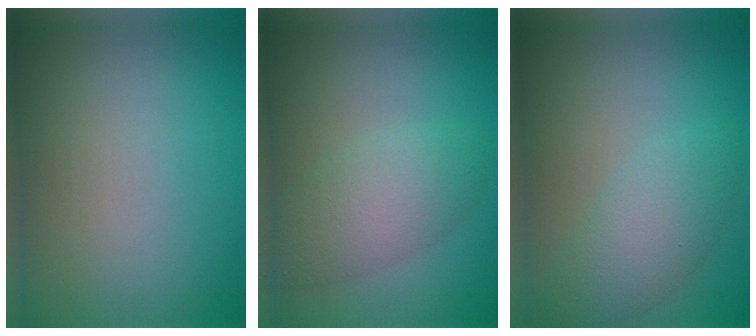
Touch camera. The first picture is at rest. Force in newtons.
{"total": 4.0, "press": 4.0, "slide": 0.2}
{"total": 3.9, "press": 3.9, "slide": 0.3}